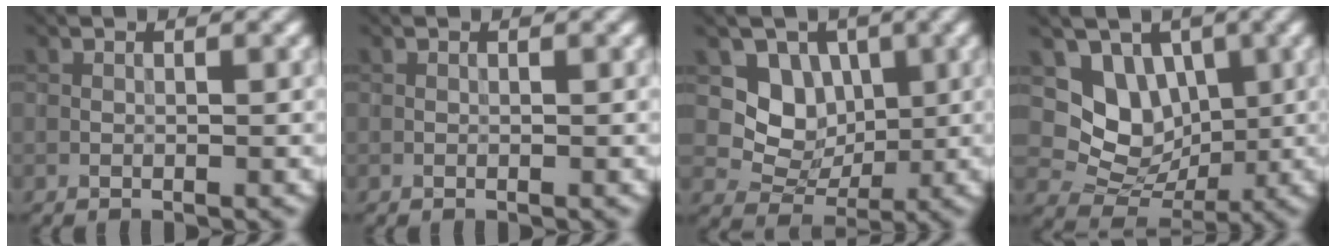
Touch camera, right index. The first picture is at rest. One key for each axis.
{"total": 0.0}
{"total": 4.3, "fx": 1.3, "fy": 3.7, "fz": 1.8, "tx": -0.027, "ty": -0.004, "tz": 0.016}
{"total": 5.3, "fx": 1.6, "fy": 4.4, "fz": 2.3, "tx": -0.033, "ty": -0.009, "tz": 0.023}